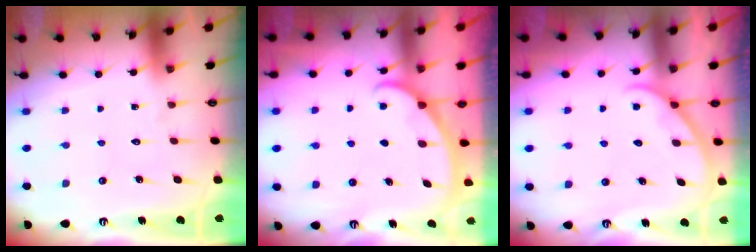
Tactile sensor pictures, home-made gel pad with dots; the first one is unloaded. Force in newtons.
{"total": 1.9, "press": 1.9, "slide": 0.1}
{"total": 3.9, "press": 3.9, "slide": 0.5}